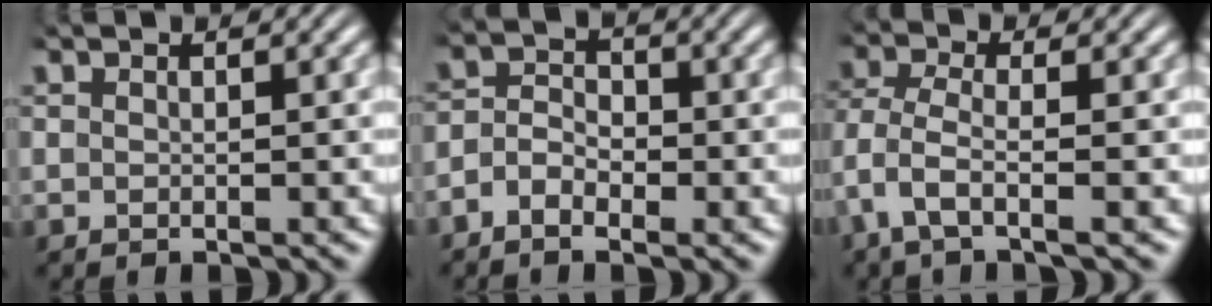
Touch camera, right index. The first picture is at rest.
{"total": 4.0, "force": [-1.5, 3.1, 1.9], "torque": [-0.032, -0.001, -0.037]}
{"total": 2.6, "force": [-0.5, 1.4, 2.2], "torque": [-0.081, -0.024, 0.000]}